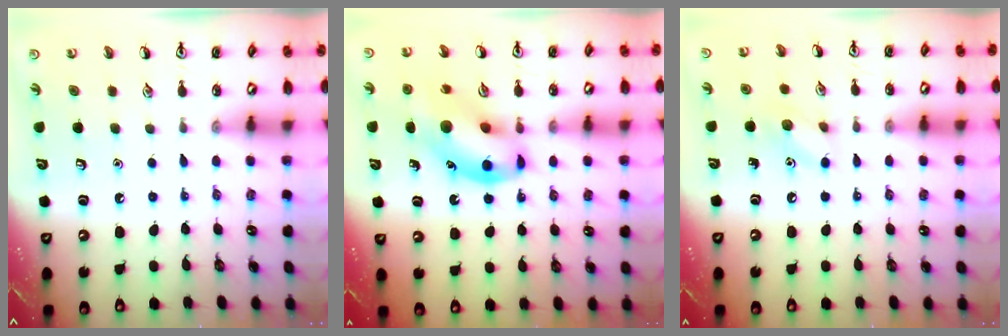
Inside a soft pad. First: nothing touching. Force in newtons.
{"total": 14.1, "press": 13.7, "slide": 3.2}
{"total": 6.8, "press": 6.7, "slide": 0.8}